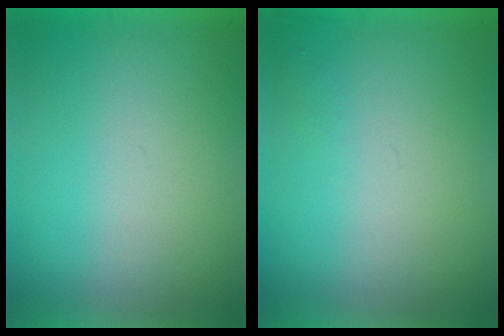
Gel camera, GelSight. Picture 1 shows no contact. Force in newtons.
{"total": 1.1}